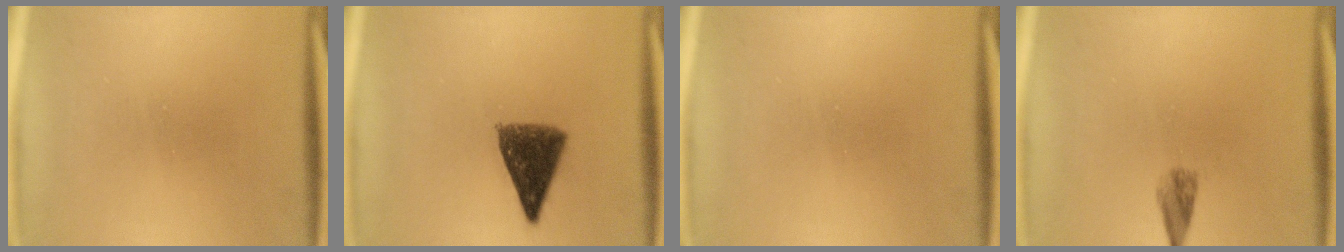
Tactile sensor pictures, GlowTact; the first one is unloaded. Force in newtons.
{"total": 7.0}
{"total": 0.0}
{"total": 1.8}